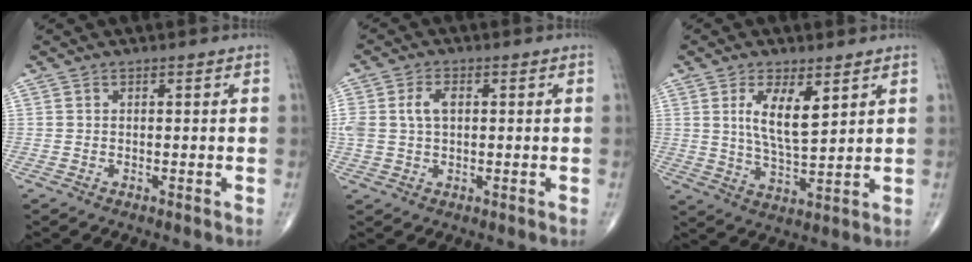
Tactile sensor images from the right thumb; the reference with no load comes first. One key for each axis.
{"total": 5.3, "fx": 1.0, "fy": 3.2, "fz": 4.1, "tx": -0.097, "ty": 0.012, "tz": 0.020}
{"total": 8.9, "fx": 3.6, "fy": 3.2, "fz": 7.5, "tx": -0.122, "ty": -0.029, "tz": 0.073}